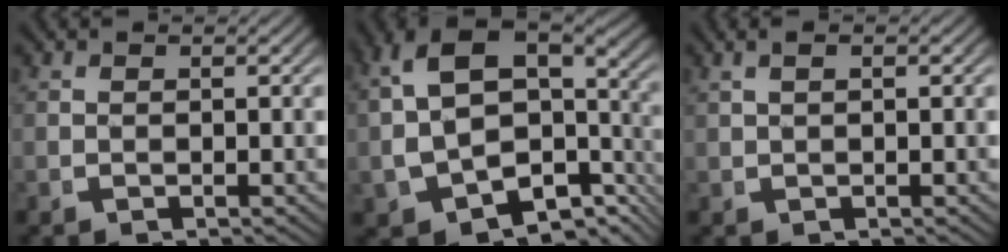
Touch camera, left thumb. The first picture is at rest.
{"total": 14.0, "force": [-0.9, 10.2, 9.5], "torque": [-0.202, -0.043, -0.002]}
{"total": 1.5, "force": [0.9, 0.3, 1.2], "torque": [-0.019, 0.007, 0.018]}